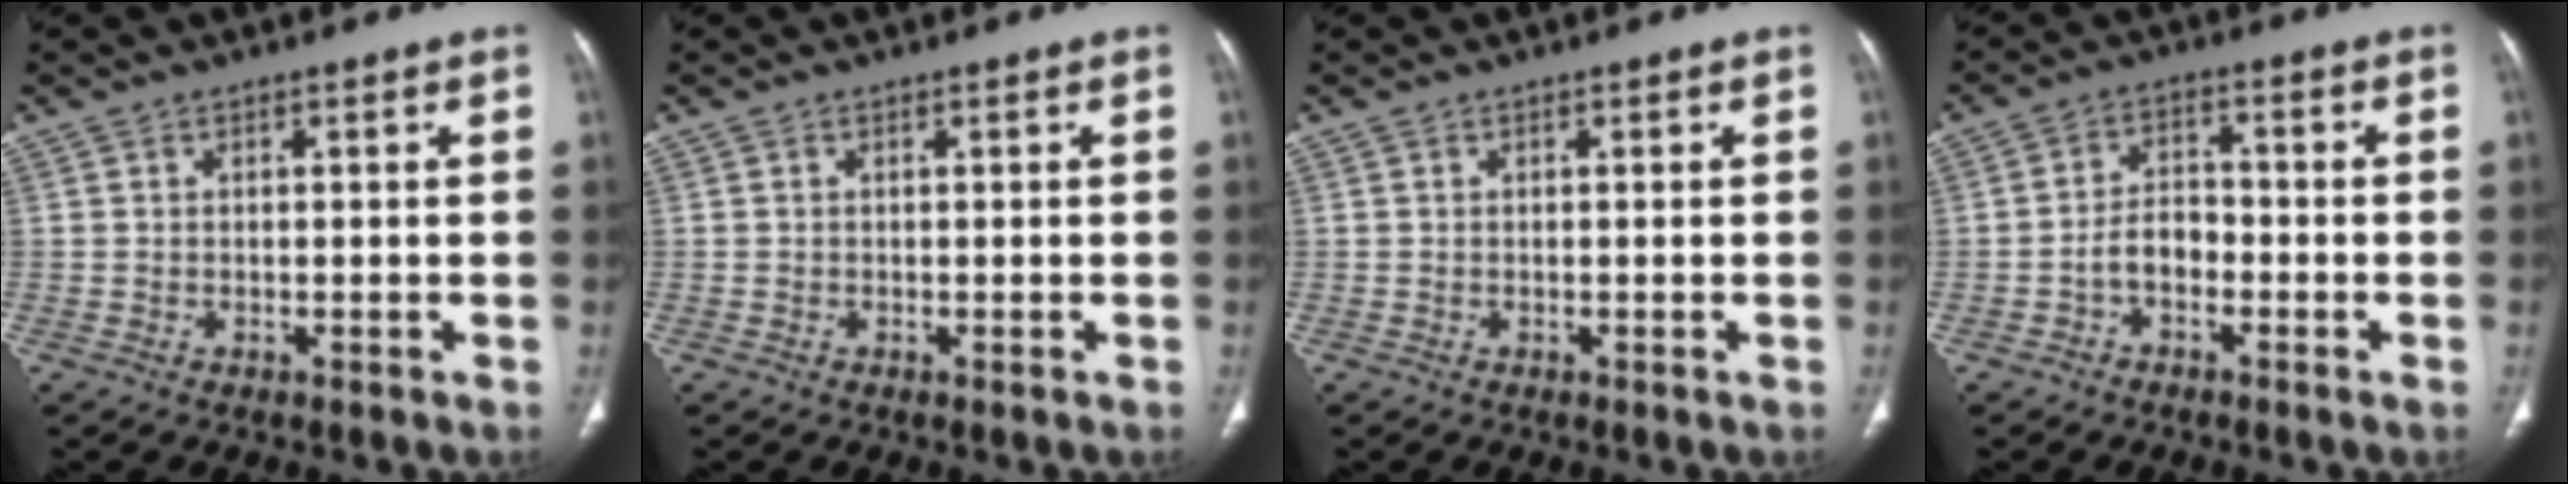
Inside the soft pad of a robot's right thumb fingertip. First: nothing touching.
{"total": 0.0}
{"total": 0.0}
{"total": 4.5, "force": [-2.0, 2.9, 2.9], "torque": [-0.041, 0.027, -0.042]}